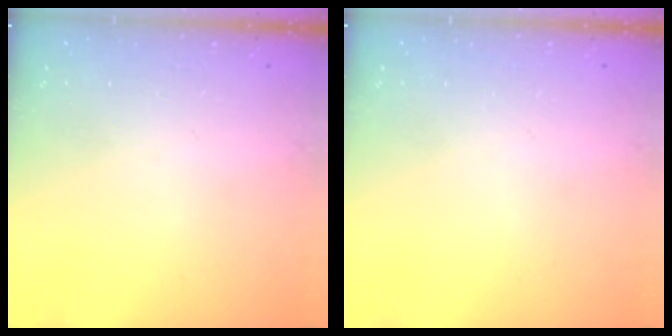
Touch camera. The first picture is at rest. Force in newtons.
{"total": 0.0}